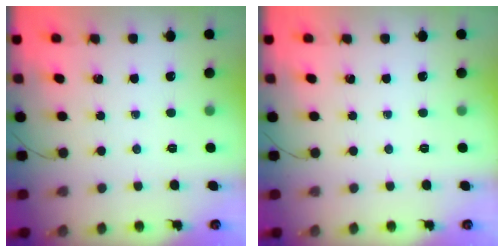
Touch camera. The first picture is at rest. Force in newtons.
{"total": 0.0}